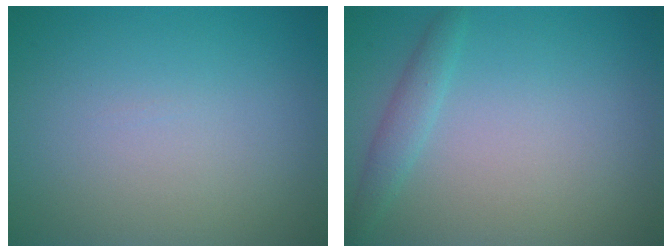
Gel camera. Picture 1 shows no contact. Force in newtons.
{"total": 1.6, "press": 1.6, "slide": 0.1}